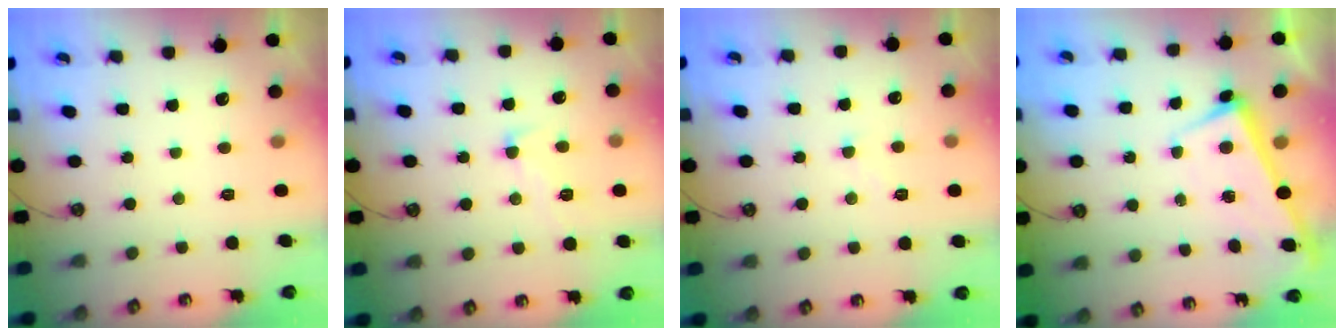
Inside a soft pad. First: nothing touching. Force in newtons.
{"total": 1.8, "press": 1.6, "slide": 0.8}
{"total": 2.0, "press": 2.0, "slide": 0.4}
{"total": 2.8, "press": 2.7, "slide": 0.4}